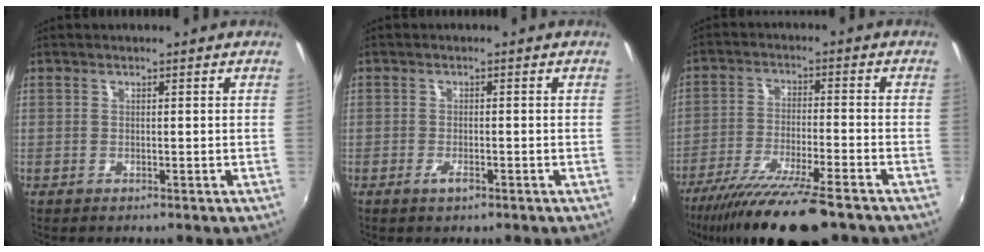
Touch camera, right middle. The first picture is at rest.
{"total": 2.6, "force": [-1.6, 0.6, 1.9], "torque": [-0.043, -0.006, -0.032]}
{"total": 16.1, "force": [-12.6, 2.0, 9.8], "torque": [-0.197, -0.045, -0.215]}